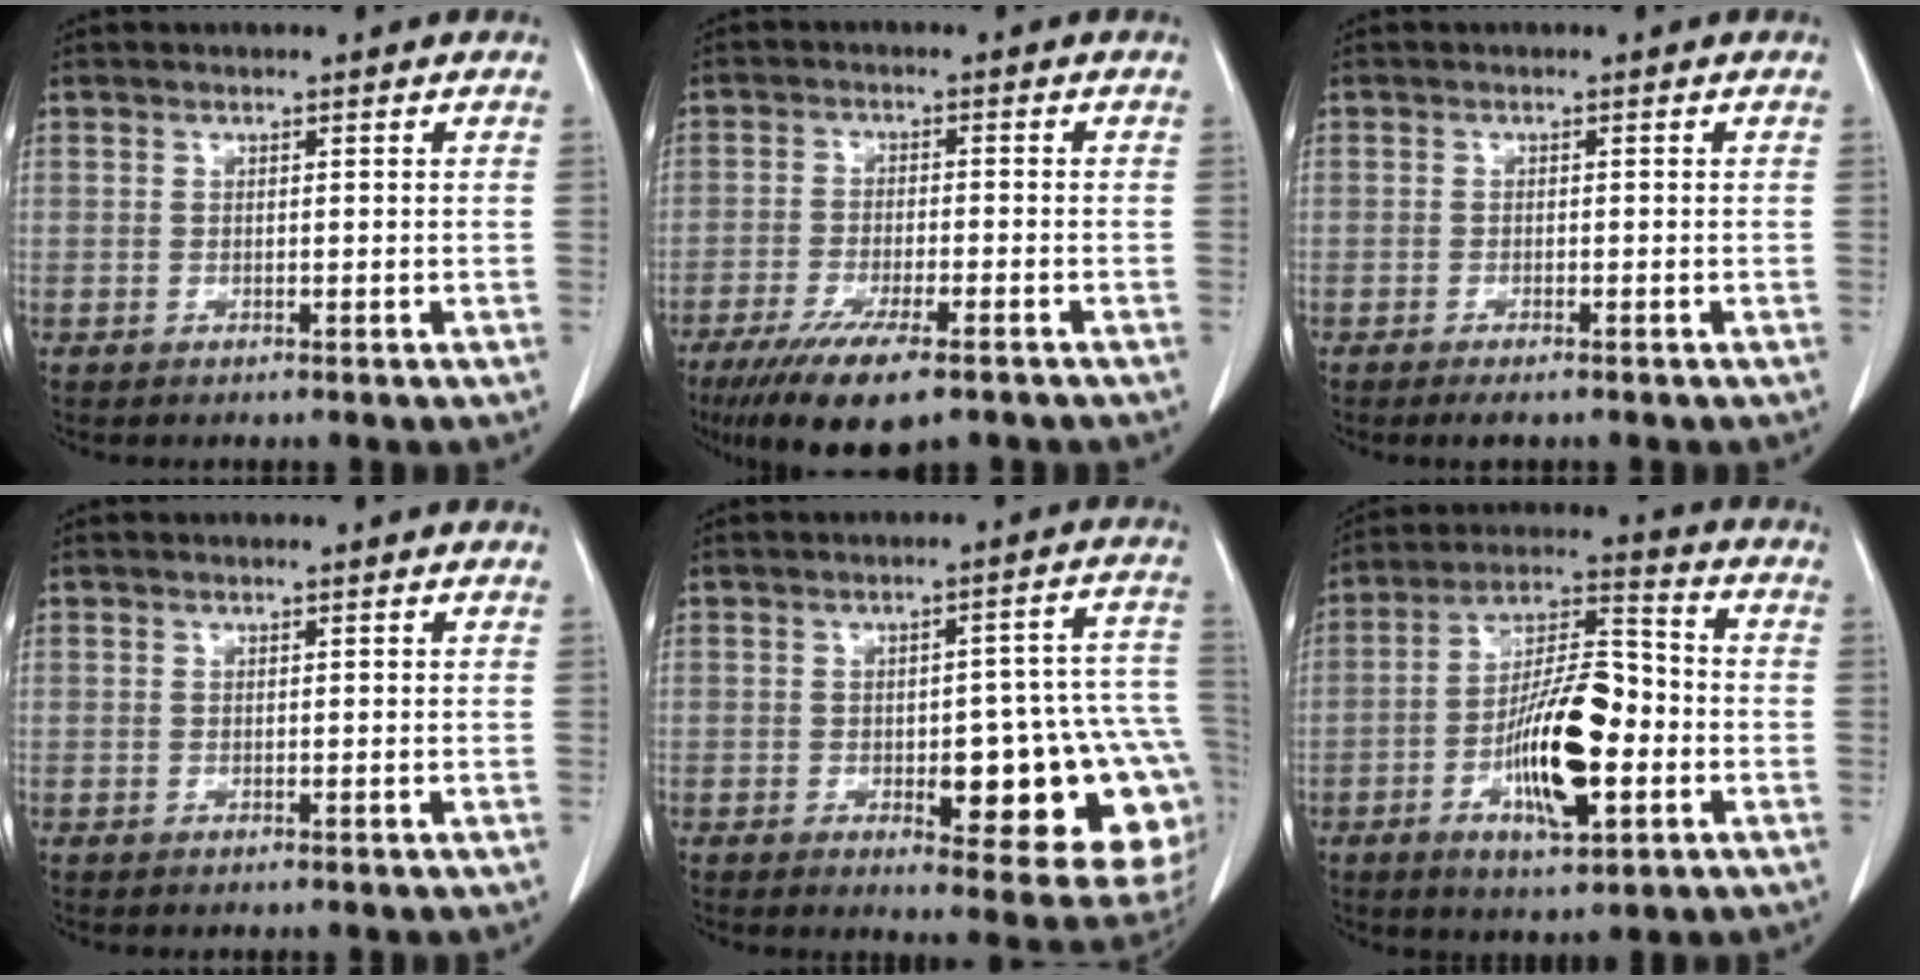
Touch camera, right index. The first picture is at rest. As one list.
[{"total": 11.2, "force": [-7.6, 2.2, 7.9], "torque": [-0.130, -0.025, -0.118]}, {"total": 2.0, "force": [-1.5, 0.4, 1.2], "torque": [-0.019, -0.004, -0.021]}, {"total": 0.0}, {"total": 18.7, "force": [-4.2, 5.6, 17.3], "torque": [-0.125, 0.033, -0.032]}, {"total": 14.8, "force": [-4.1, 4.3, 13.5], "torque": [-0.243, 0.008, -0.068]}]